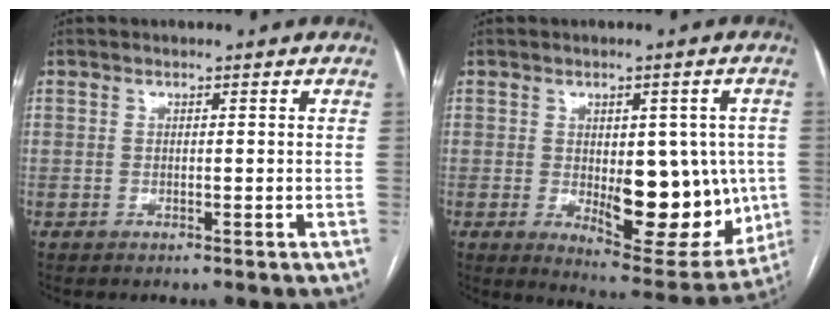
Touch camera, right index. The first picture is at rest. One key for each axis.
{"total": 14.7, "fx": -1.4, "fy": 6.6, "fz": 13.1, "tx": -0.159, "ty": -0.003, "tz": 0.002}